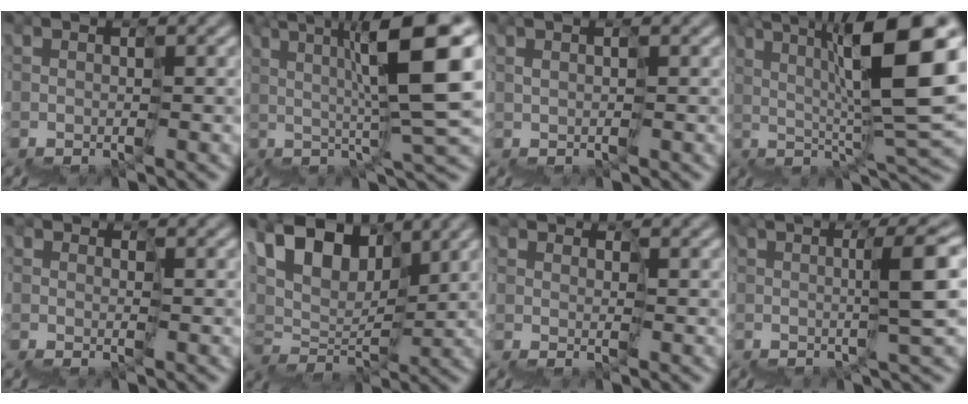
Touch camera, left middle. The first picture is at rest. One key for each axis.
{"total": 9.2, "fx": 2.9, "fy": 0.0, "fz": 8.7, "tx": -0.129, "ty": 0.034, "tz": 0.049}
{"total": 0.7, "fx": 0.6, "fy": -0.1, "fz": 0.3, "tx": -0.006, "ty": 0.011, "tz": 0.015}
{"total": 10.7, "fx": 3.6, "fy": 1.2, "fz": 10.0, "tx": -0.153, "ty": 0.034, "tz": 0.055}
{"total": 0.8, "fx": 0.6, "fy": 0.5, "fz": 0.3, "tx": -0.005, "ty": 0.006, "tz": 0.010}
{"total": 4.4, "fx": 3.3, "fy": 2.0, "fz": 2.0, "tx": -0.047, "ty": 0.019, "tz": 0.052}
{"total": 1.4, "fx": 1.4, "fy": 0.1, "fz": -0.2, "tx": -0.001, "ty": 0.011, "tz": 0.026}
{"total": 5.5, "fx": 1.2, "fy": -0.1, "fz": 5.3, "tx": -0.065, "ty": 0.025, "tz": 0.015}